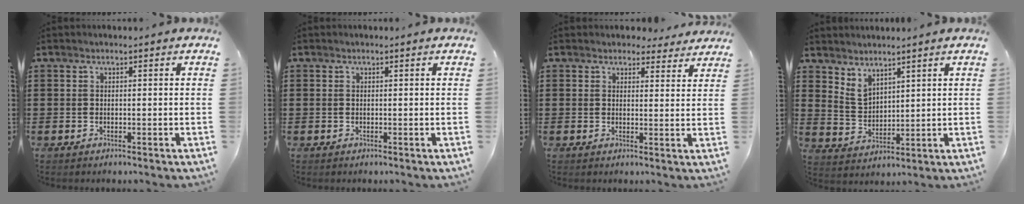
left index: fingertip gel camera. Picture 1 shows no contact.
{"total": 0.0}
{"total": 3.1, "force": [2.9, 0.9, 0.5], "torque": [-0.010, -0.008, 0.053]}
{"total": 3.7, "force": [3.4, 1.4, 0.5], "torque": [-0.023, -0.009, 0.065]}